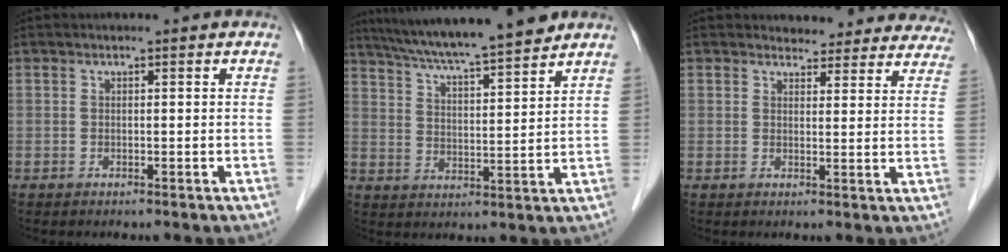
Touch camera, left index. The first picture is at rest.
{"total": 15.6, "force": [13.5, 0.2, 7.7], "torque": [-0.130, 0.012, 0.210]}
{"total": 13.1, "force": [12.3, 4.2, 1.4], "torque": [0.023, -0.018, 0.115]}